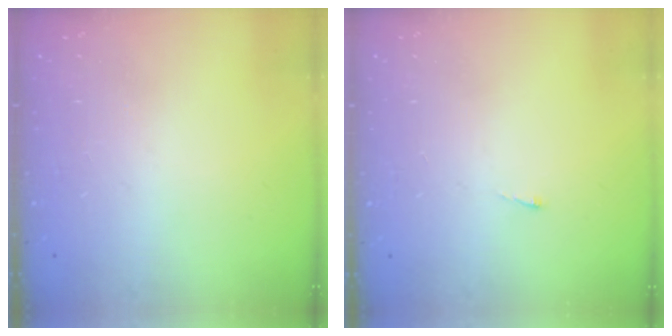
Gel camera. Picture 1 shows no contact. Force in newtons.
{"total": 2.7, "press": 2.7, "slide": 0.4}